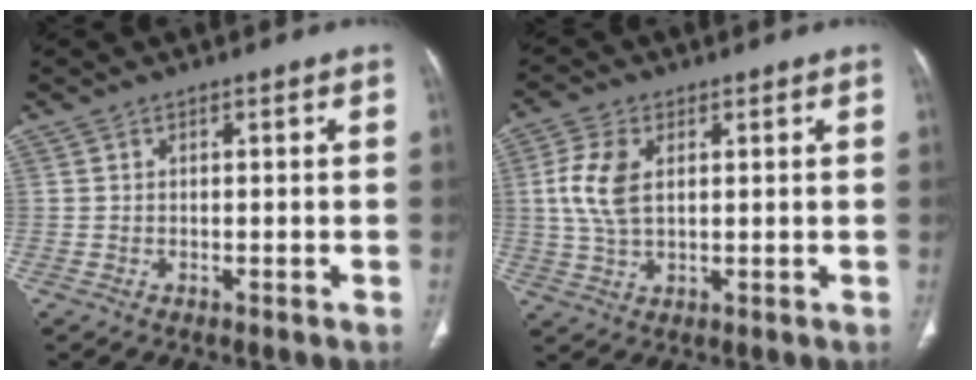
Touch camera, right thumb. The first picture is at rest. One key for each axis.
{"total": 7.9, "fx": 1.5, "fy": 4.6, "fz": 6.3, "tx": -0.137, "ty": 0.004, "tz": 0.031}